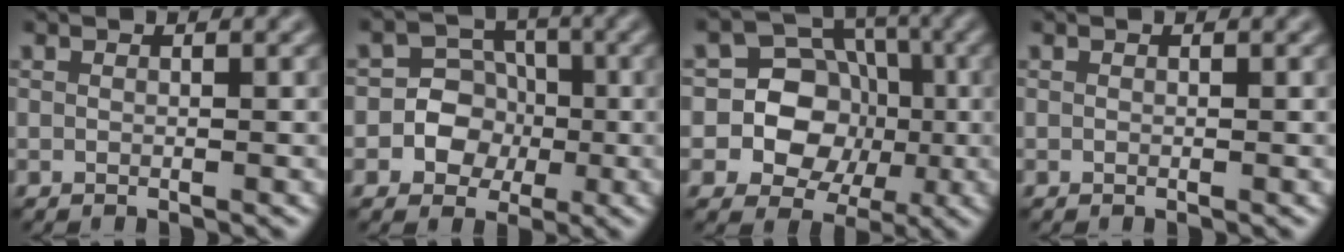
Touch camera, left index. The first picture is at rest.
{"total": 5.6, "force": [-1.2, 5.2, 1.6], "torque": [-0.002, 0.025, -0.041]}
{"total": 9.0, "force": [-0.6, 8.3, 3.5], "torque": [-0.059, 0.033, -0.035]}
{"total": 0.0}